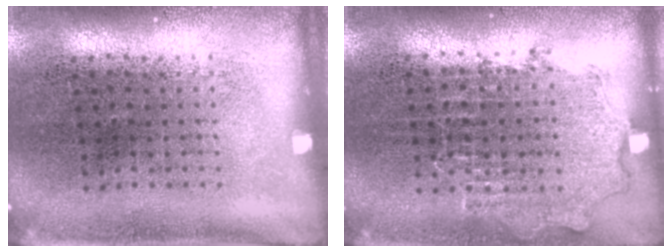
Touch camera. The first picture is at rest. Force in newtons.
{"total": 0.9, "press": 0.9, "slide": 0.2}